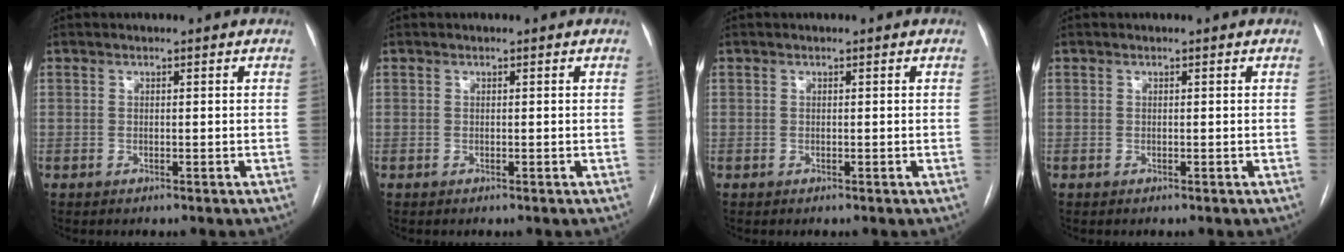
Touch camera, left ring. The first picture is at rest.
{"total": 0.0}
{"total": 0.0}
{"total": 0.0}